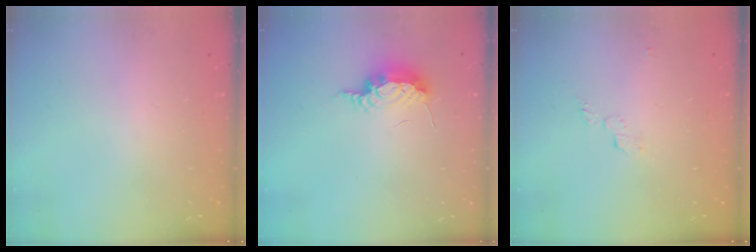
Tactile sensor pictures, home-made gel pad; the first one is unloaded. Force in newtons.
{"total": 10.6, "press": 8.5, "slide": 6.4}
{"total": 3.6, "press": 3.6, "slide": 0.4}